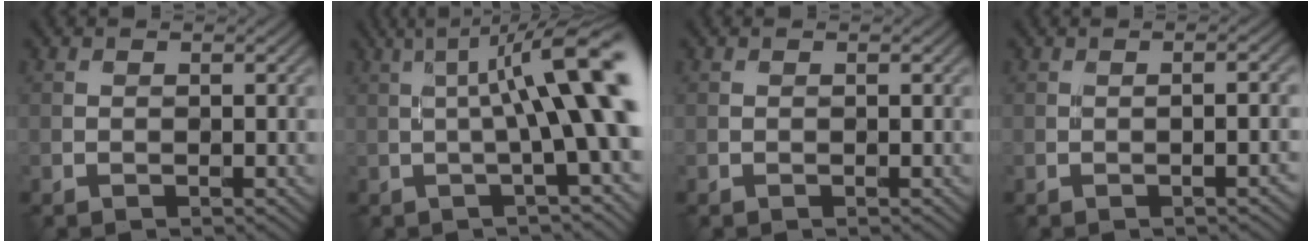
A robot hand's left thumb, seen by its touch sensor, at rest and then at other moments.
{"total": 11.6, "force": [0.9, 1.5, 11.5], "torque": [-0.148, 0.019, 0.017]}
{"total": 0.0}
{"total": 1.9, "force": [-0.5, 0.0, 1.8], "torque": [-0.023, 0.009, -0.012]}